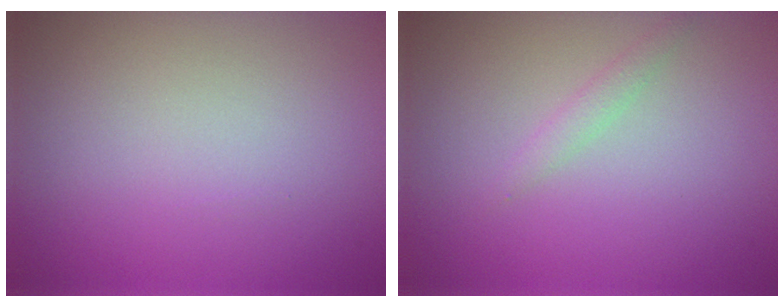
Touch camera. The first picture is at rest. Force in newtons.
{"total": 1.0, "press": 0.9, "slide": 0.1}